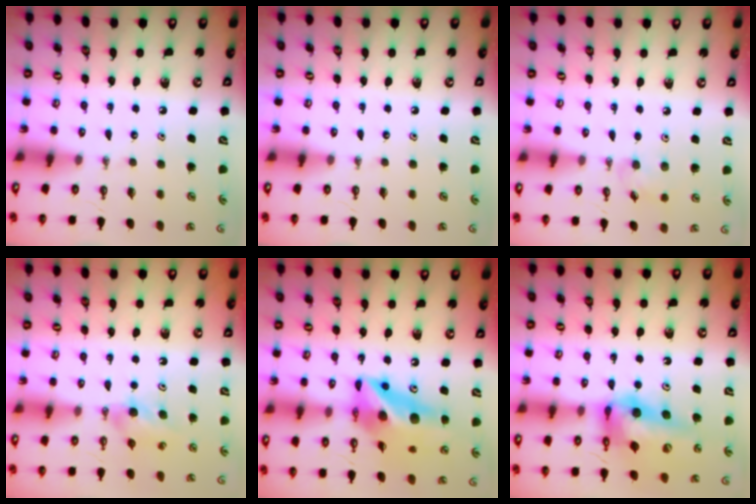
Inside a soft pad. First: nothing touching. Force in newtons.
{"total": 0.0}
{"total": 6.2, "press": 6.0, "slide": 1.4}
{"total": 4.2, "press": 4.2, "slide": 0.7}
{"total": 14.5, "press": 14.4, "slide": 1.5}
{"total": 14.7, "press": 13.8, "slide": 5.0}